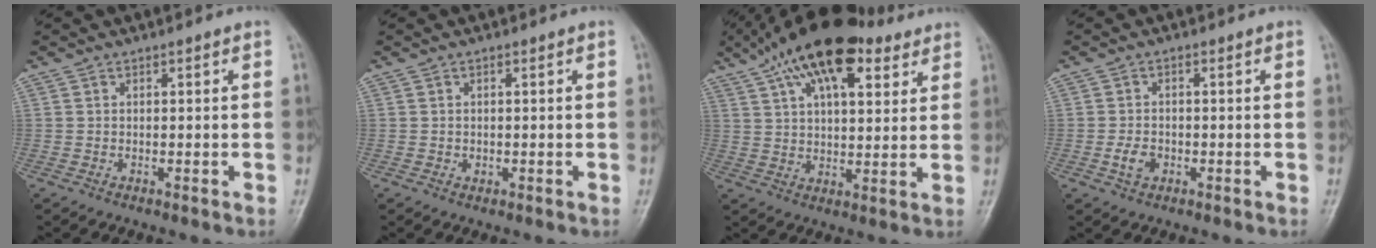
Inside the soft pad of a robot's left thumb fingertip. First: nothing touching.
{"total": 0.9, "force": [0.0, 0.8, 0.4], "torque": [-0.004, 0.001, 0.001]}
{"total": 17.9, "force": [10.6, 7.7, 12.2], "torque": [-0.184, -0.006, 0.173]}
{"total": 3.0, "force": [-1.0, 2.2, 1.9], "torque": [-0.031, 0.005, -0.018]}